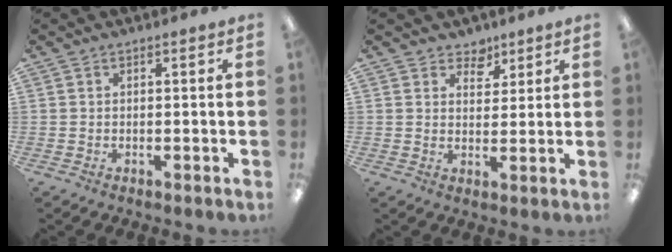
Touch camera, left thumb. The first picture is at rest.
{"total": 4.4, "force": [3.5, 2.7, 0.5], "torque": [-0.002, -0.021, 0.060]}